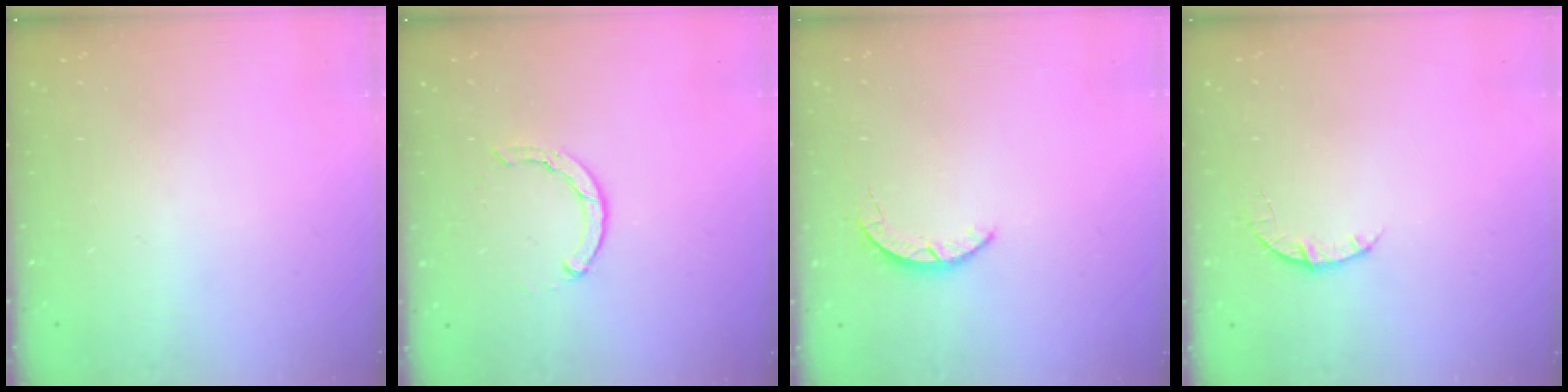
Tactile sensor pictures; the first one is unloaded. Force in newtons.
{"total": 1.5, "press": 1.5, "slide": 0.2}
{"total": 2.2, "press": 2.2, "slide": 0.4}
{"total": 3.5, "press": 3.4, "slide": 0.4}